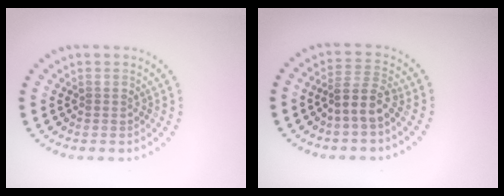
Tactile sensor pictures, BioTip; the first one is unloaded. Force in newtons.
{"total": 2.8, "press": 2.3, "slide": 1.6}